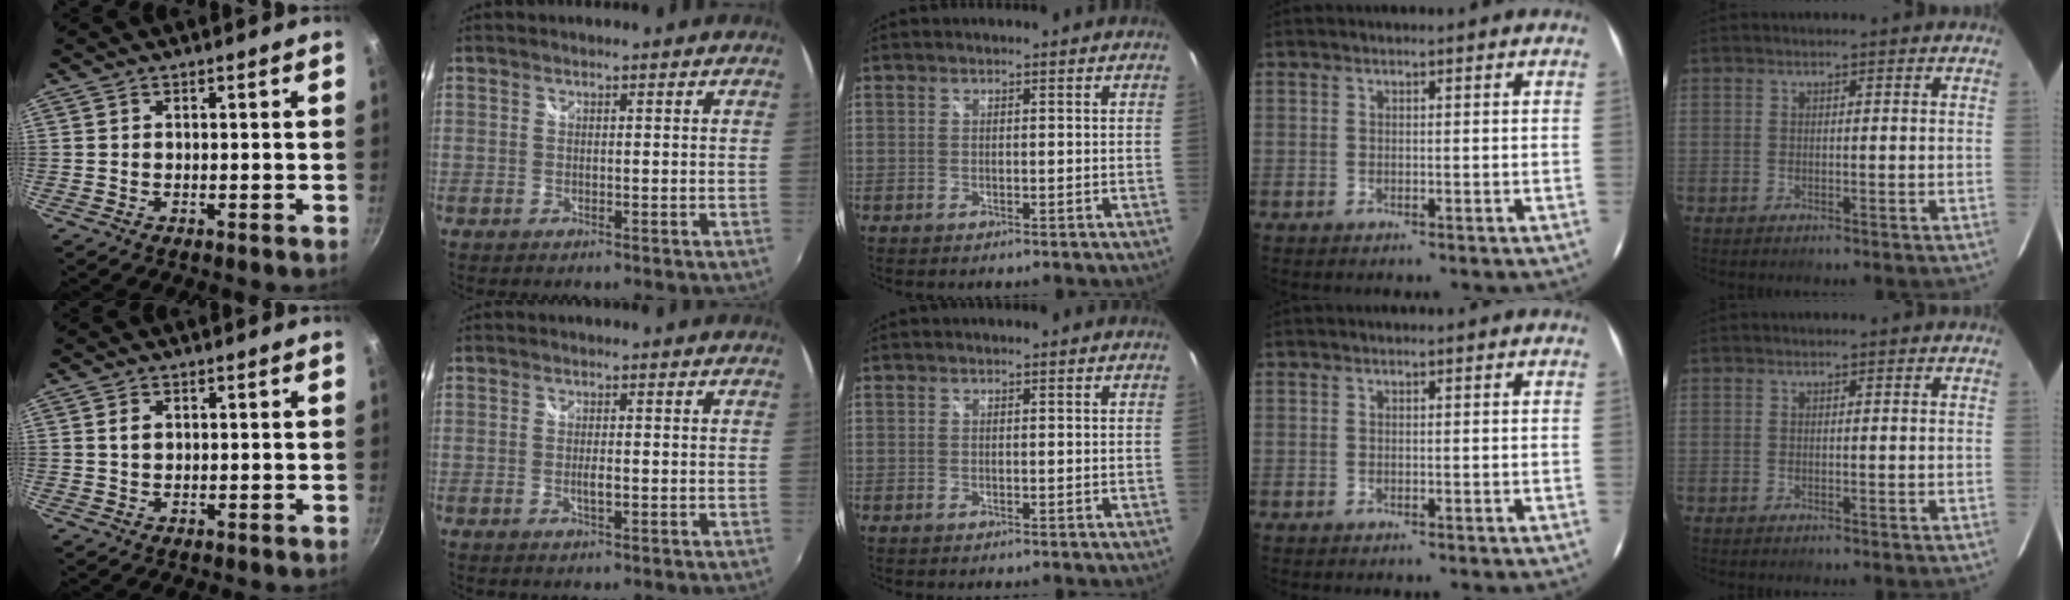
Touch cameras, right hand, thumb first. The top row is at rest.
{"thumb": {"total": 2.0, "force": [0.5, 1.4, 1.3], "torque": [-0.017, 0.003, 0.010]}, "index": {"total": 1.8, "force": [-0.4, 0.5, 1.6], "torque": [-0.032, -0.003, -0.007]}}